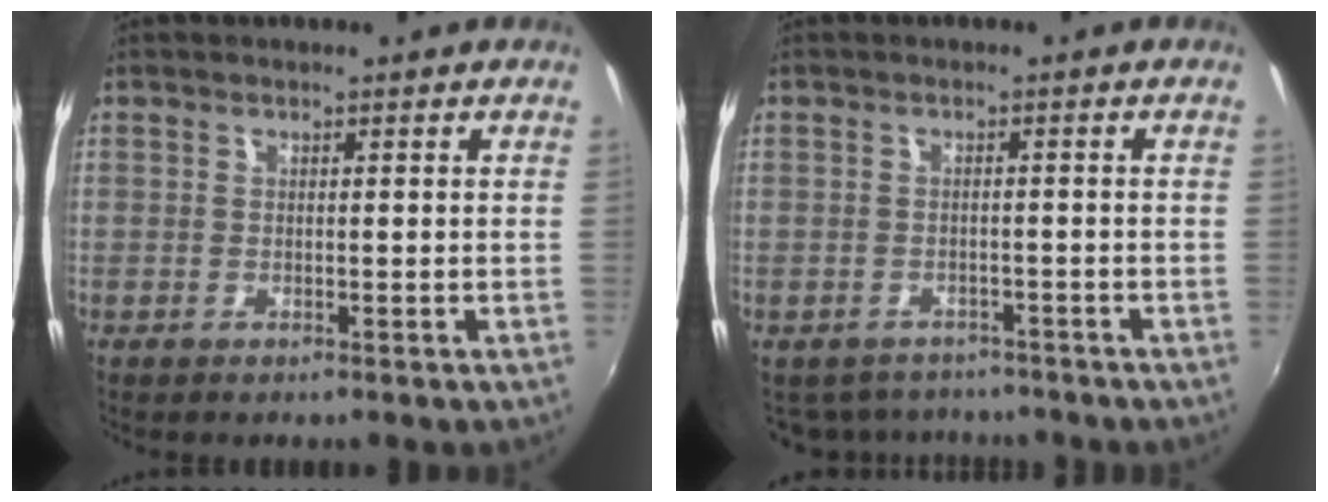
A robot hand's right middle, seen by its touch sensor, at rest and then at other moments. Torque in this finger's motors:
{"motor_torque": [-0.46, -0.56, -0.22, -0.03]}